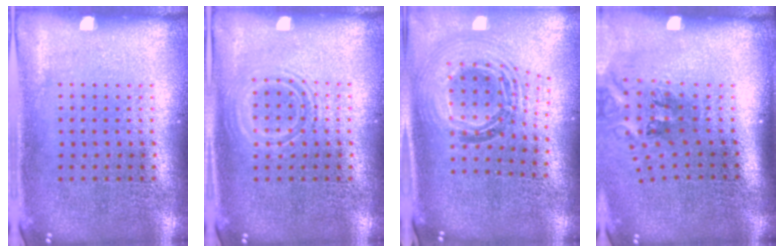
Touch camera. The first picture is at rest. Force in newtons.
{"total": 1.1, "press": 1.0, "slide": 0.2}
{"total": 1.4, "press": 1.2, "slide": 0.7}
{"total": 1.8, "press": 1.2, "slide": 1.3}